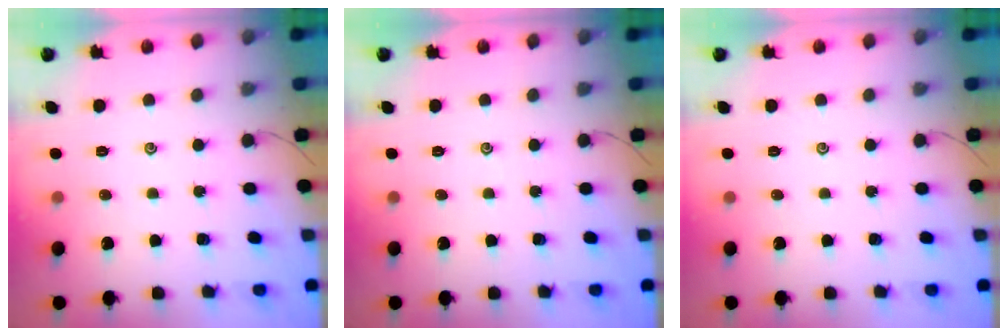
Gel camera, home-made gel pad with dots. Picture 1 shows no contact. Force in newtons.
{"total": 0.0}
{"total": 0.0}